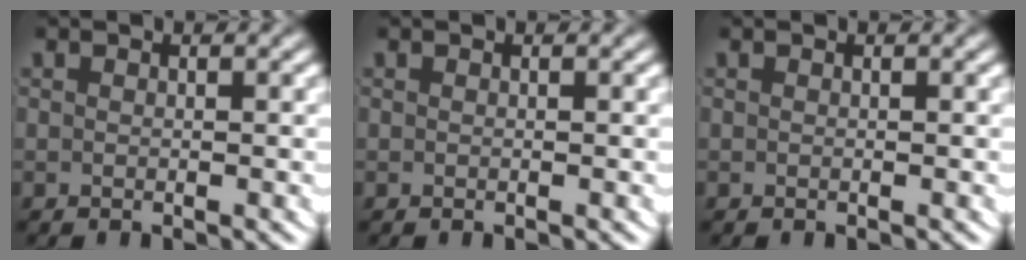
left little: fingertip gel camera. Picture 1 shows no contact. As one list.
[{"total": 0.0}, {"total": 0.0}]